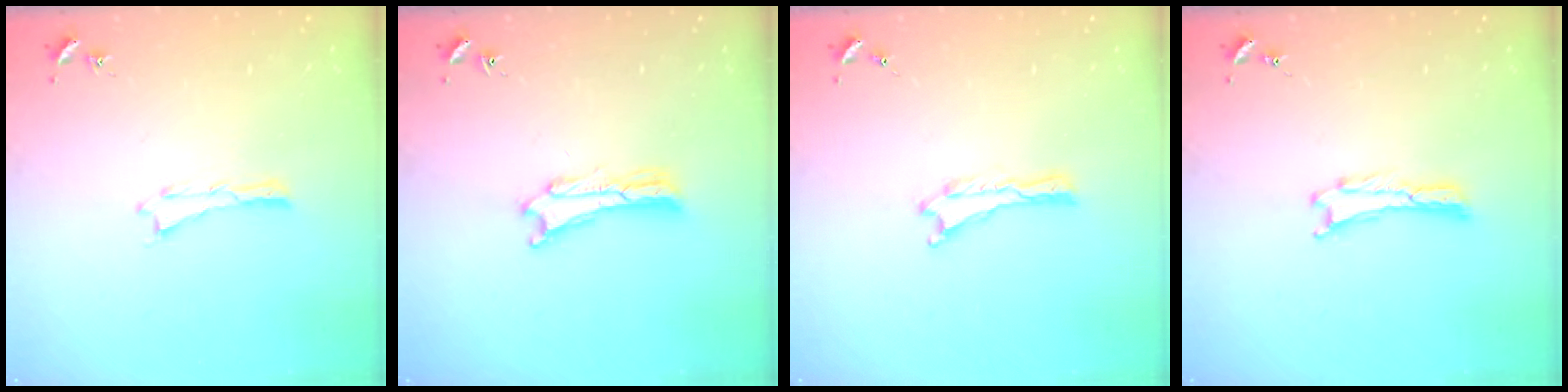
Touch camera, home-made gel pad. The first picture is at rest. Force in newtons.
{"total": 1.8, "press": 1.8, "slide": 0.3}
{"total": 0.0}
{"total": 0.0}